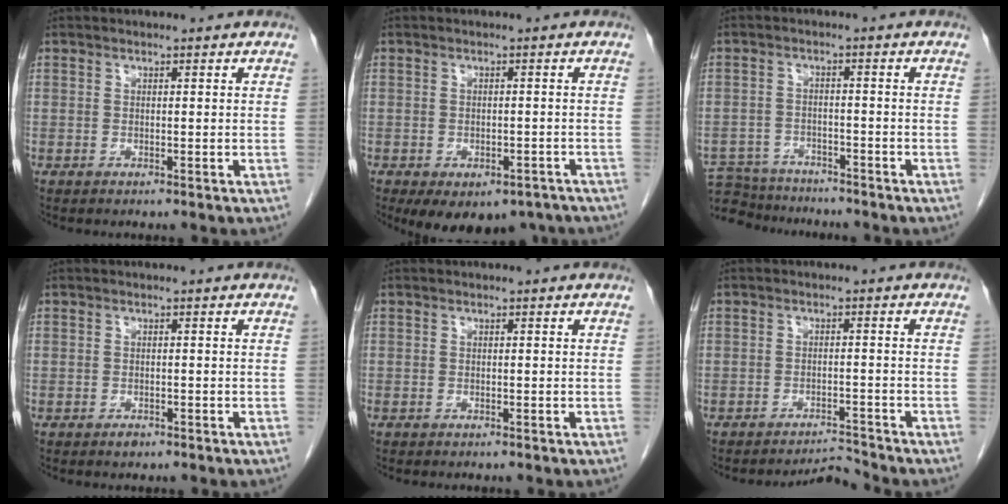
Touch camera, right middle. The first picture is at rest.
{"total": 10.2, "force": [-7.2, 5.6, 4.6], "torque": [-0.063, -0.002, -0.088]}
{"total": 9.3, "force": [-8.8, 2.8, 1.4], "torque": [-0.032, 0.004, -0.138]}
{"total": 0.9, "force": [-0.7, 0.4, 0.4], "torque": [-0.007, 0.001, -0.008]}
{"total": 0.0}
{"total": 2.9, "force": [-2.7, -0.8, -0.8], "torque": [0.017, -0.002, -0.038]}